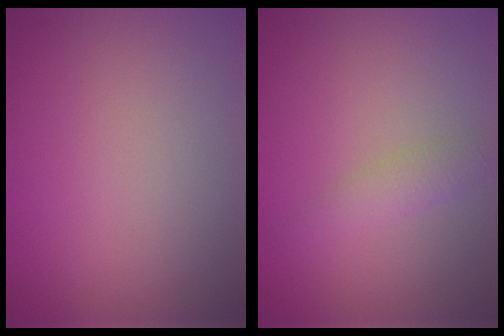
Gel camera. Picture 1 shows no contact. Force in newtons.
{"total": 1.7, "press": 1.7, "slide": 0.1}